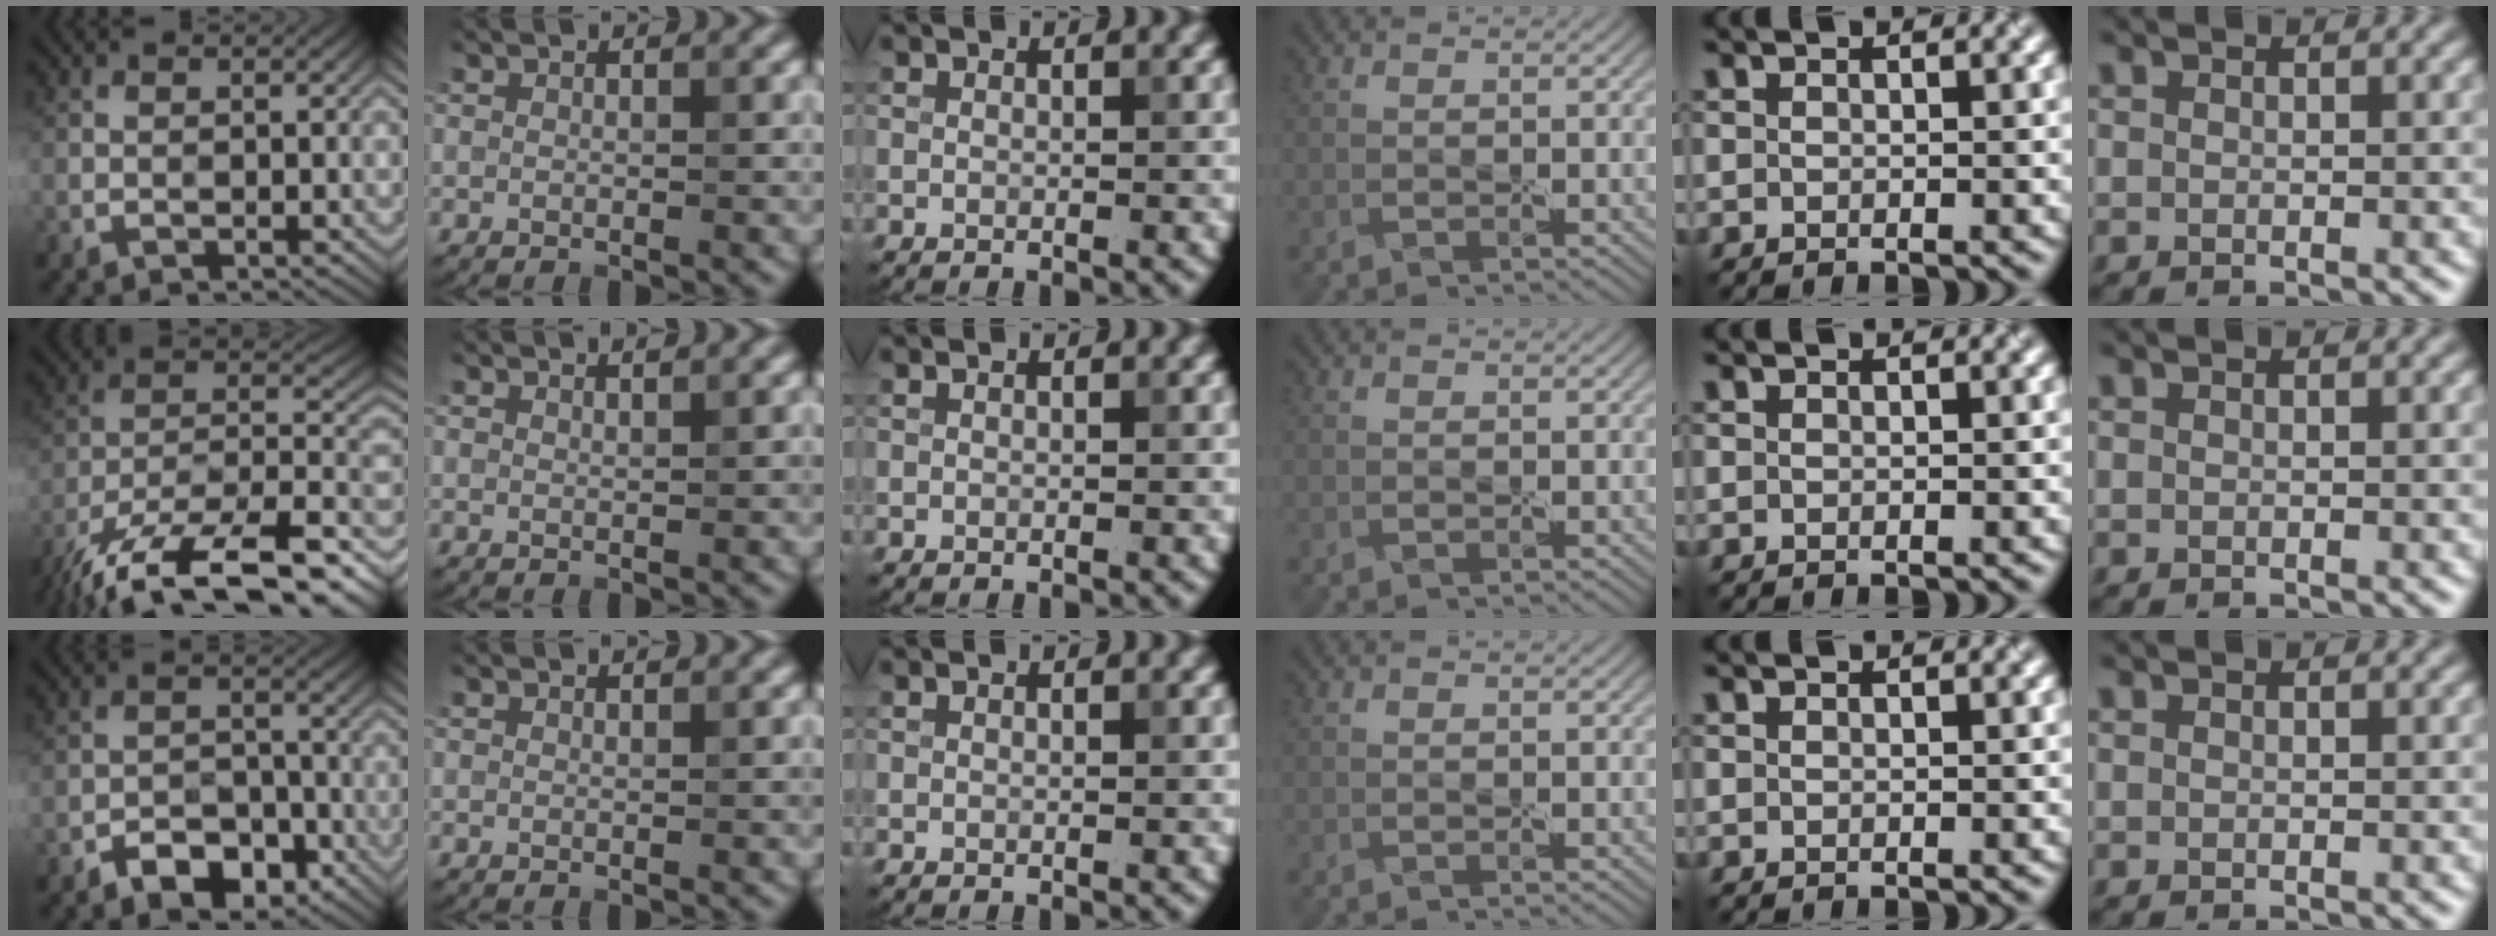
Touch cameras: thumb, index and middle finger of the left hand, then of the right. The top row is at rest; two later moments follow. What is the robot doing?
{"motion": "peel", "object": "cling film"}